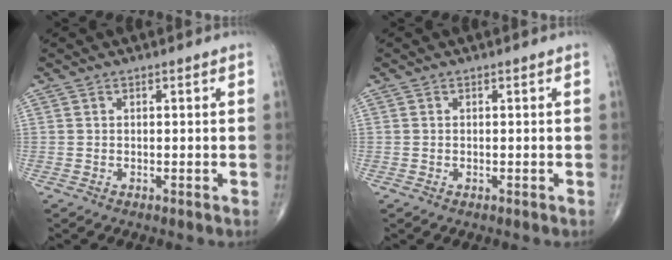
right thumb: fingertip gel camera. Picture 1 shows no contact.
{"total": 0.0}